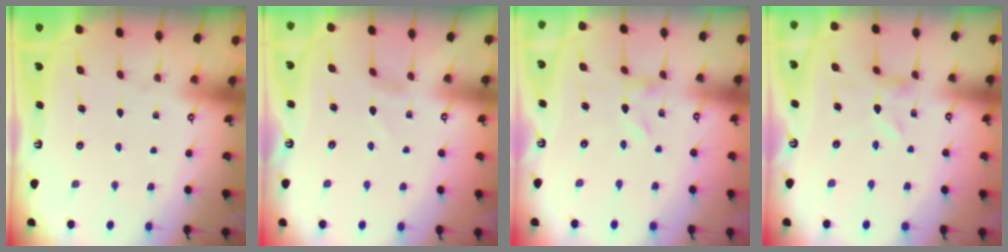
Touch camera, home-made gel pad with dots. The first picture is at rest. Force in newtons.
{"total": 0.0}
{"total": 0.0}
{"total": 1.4, "press": 1.4, "slide": 0.3}